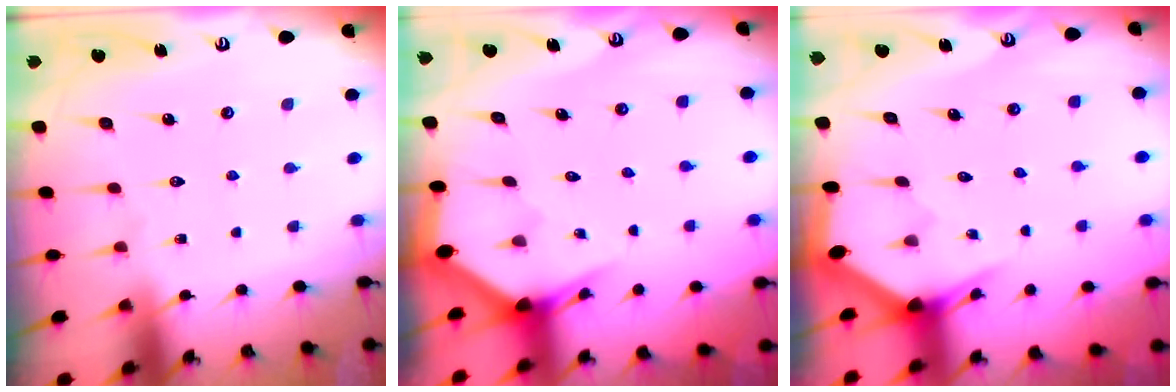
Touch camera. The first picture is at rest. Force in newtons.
{"total": 2.8, "press": 2.8, "slide": 0.2}
{"total": 3.1, "press": 3.1, "slide": 0.0}